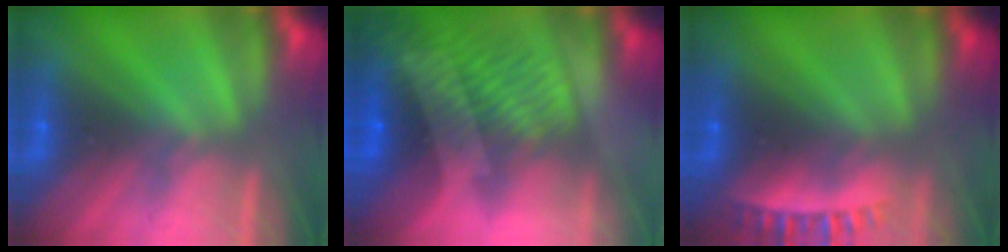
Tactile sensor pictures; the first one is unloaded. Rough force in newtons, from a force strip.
{"total": 9.8}
{"total": 2.4}